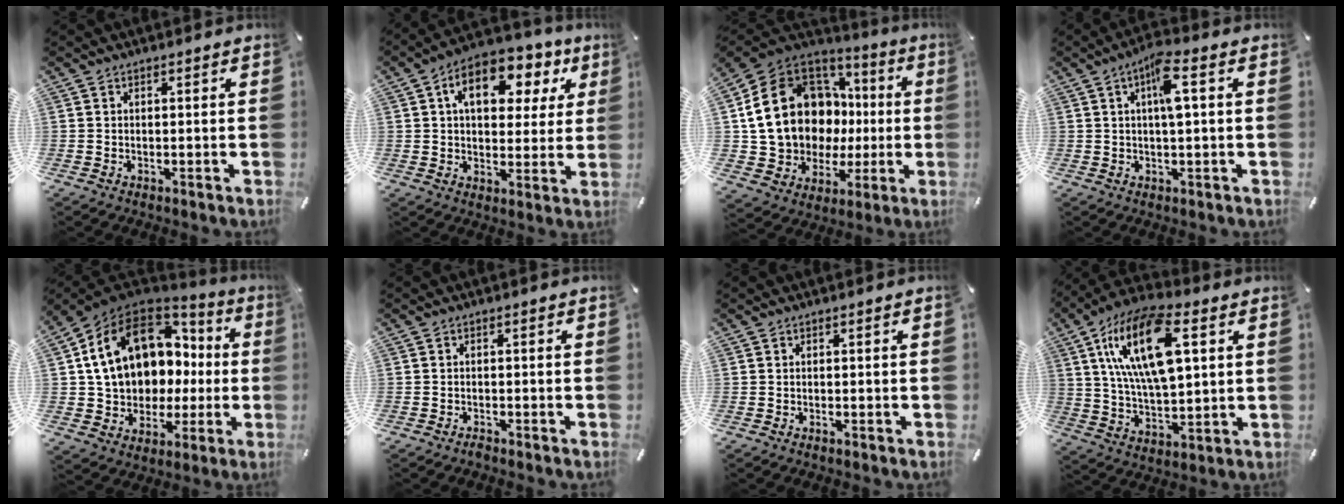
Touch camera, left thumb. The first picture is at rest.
{"total": 13.4, "force": [5.5, 8.4, 8.8], "torque": [-0.128, -0.012, 0.091]}
{"total": 20.3, "force": [3.6, 16.8, 10.8], "torque": [-0.203, -0.029, 0.098]}
{"total": 6.9, "force": [1.6, 1.6, 6.6], "torque": [-0.113, 0.001, 0.022]}
{"total": 17.1, "force": [5.4, 12.9, 9.8], "torque": [-0.193, -0.025, 0.104]}
{"total": 1.0, "force": [-1.0, 0.1, 0.1], "torque": [-0.005, 0.002, -0.021]}
{"total": 0.9, "force": [-0.3, 0.1, 0.8], "torque": [-0.013, -0.003, -0.005]}
{"total": 19.6, "force": [7.3, 9.0, 15.9], "torque": [-0.325, -0.013, 0.118]}